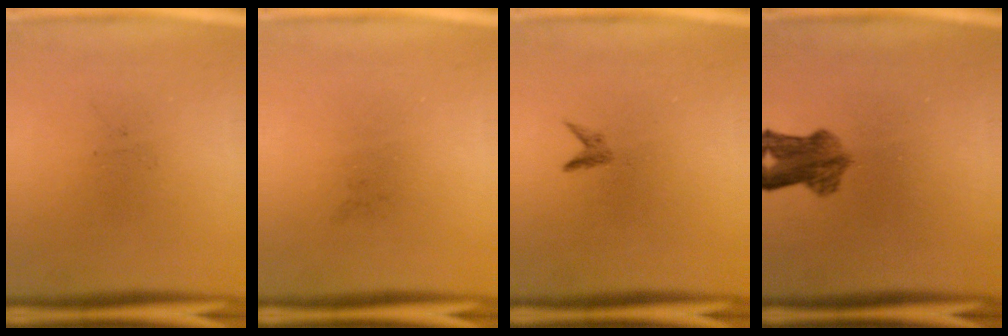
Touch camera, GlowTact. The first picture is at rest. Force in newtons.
{"total": 0.0}
{"total": 0.8}
{"total": 5.7}